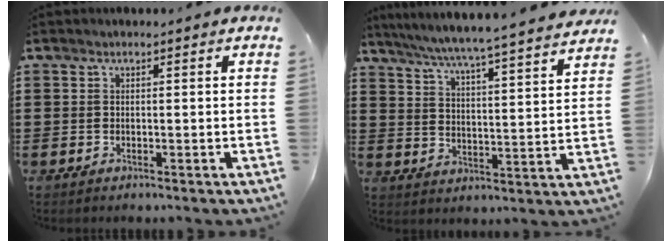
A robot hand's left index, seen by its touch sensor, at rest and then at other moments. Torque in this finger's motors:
{"motor_torque": [1.73, -0.41, 0.53, 0.09]}